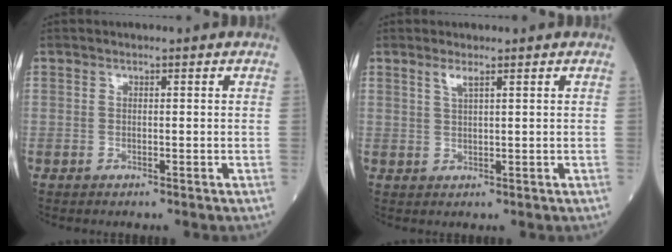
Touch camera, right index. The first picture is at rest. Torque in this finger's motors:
{"motor_torque": [-0.05, 0.01, -0.01, 0.01]}